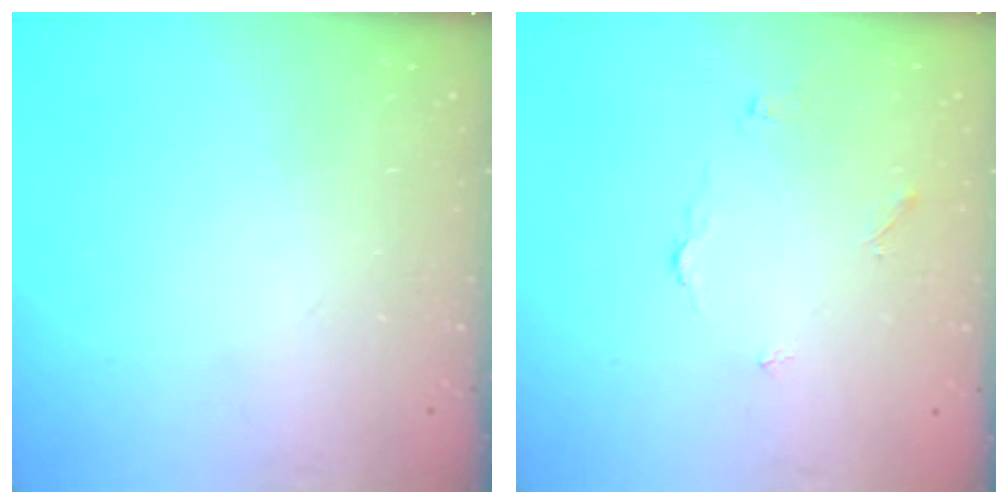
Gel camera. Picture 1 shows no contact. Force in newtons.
{"total": 3.8, "press": 3.8, "slide": 0.1}